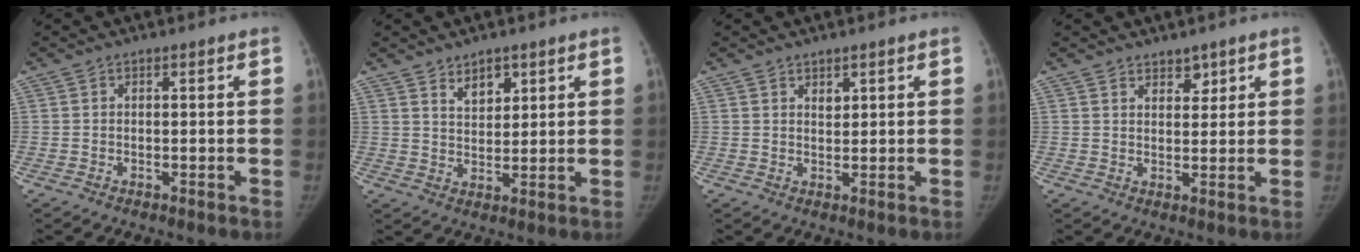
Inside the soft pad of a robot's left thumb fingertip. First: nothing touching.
{"total": 4.7, "force": [3.0, 2.6, 2.4], "torque": [-0.018, -0.024, 0.056]}
{"total": 1.7, "force": [1.2, 0.9, 0.9], "torque": [-0.005, -0.009, 0.022]}
{"total": 3.0, "force": [2.2, 1.7, 1.1], "torque": [0.005, -0.015, 0.036]}